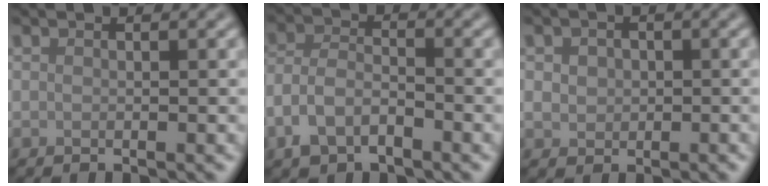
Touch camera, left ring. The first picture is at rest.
{"total": 3.7, "force": [-2.2, 2.0, 2.3], "torque": [-0.043, 0.004, -0.052]}
{"total": 2.1, "force": [0.1, 1.8, 1.0], "torque": [-0.015, -0.003, 0.000]}